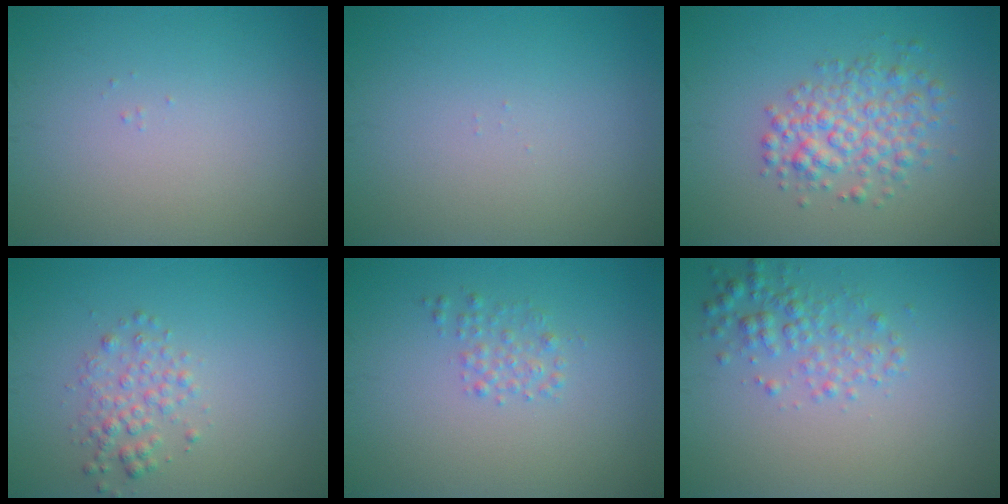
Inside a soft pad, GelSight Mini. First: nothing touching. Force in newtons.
{"total": 0.0}
{"total": 4.0, "press": 4.0, "slide": 0.1}
{"total": 2.1, "press": 2.1, "slide": 0.1}
{"total": 1.4, "press": 1.4, "slide": 0.1}
{"total": 2.5, "press": 2.5, "slide": 0.1}